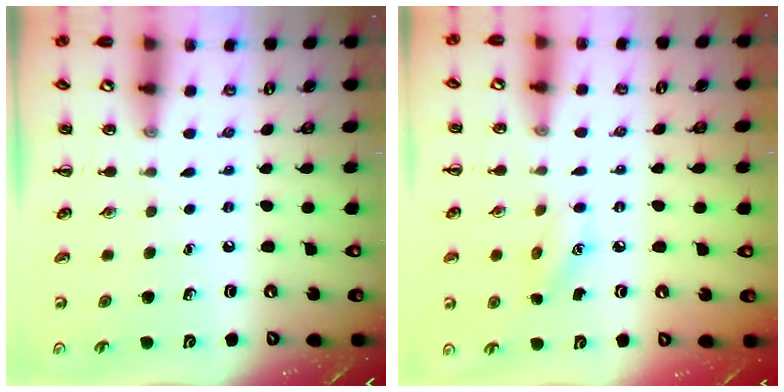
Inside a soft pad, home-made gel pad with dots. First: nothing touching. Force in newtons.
{"total": 6.0, "press": 5.8, "slide": 1.6}